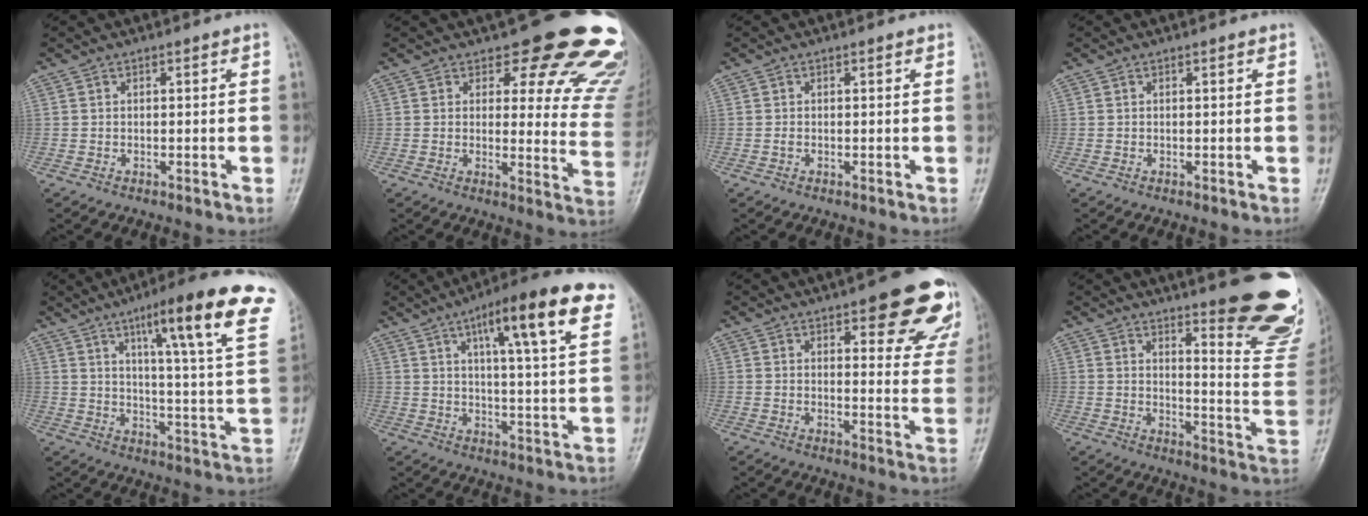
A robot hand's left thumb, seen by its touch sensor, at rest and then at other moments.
{"total": 18.9, "force": [15.0, 7.0, 9.2], "torque": [-0.048, -0.104, 0.155]}
{"total": 0.5, "force": [0.1, 0.3, 0.4], "torque": [-0.005, 0.000, -0.002]}
{"total": 0.0}
{"total": 22.4, "force": [12.1, 3.1, 18.6], "torque": [-0.240, -0.035, 0.162]}
{"total": 17.9, "force": [9.3, 3.4, 14.9], "torque": [-0.191, -0.022, 0.128]}
{"total": 16.7, "force": [9.9, 5.6, 12.2], "torque": [-0.105, -0.042, 0.111]}
{"total": 20.9, "force": [14.9, 4.3, 14.1], "torque": [-0.142, -0.121, 0.183]}